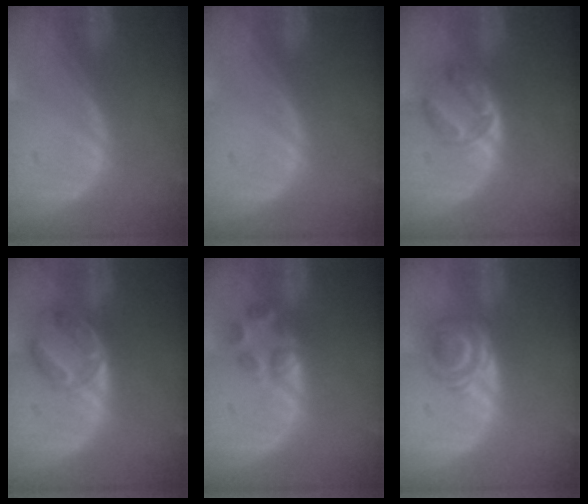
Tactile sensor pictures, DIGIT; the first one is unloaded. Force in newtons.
{"total": 0.0}
{"total": 5.3, "press": 5.1, "slide": 1.3}
{"total": 6.3, "press": 5.7, "slide": 2.7}
{"total": 3.7, "press": 3.5, "slide": 0.9}
{"total": 5.9, "press": 4.8, "slide": 3.4}